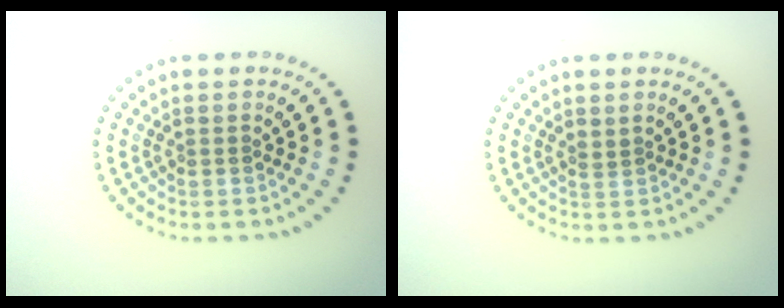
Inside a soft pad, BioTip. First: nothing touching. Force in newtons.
{"total": 0.6, "press": 0.2, "slide": 0.5}